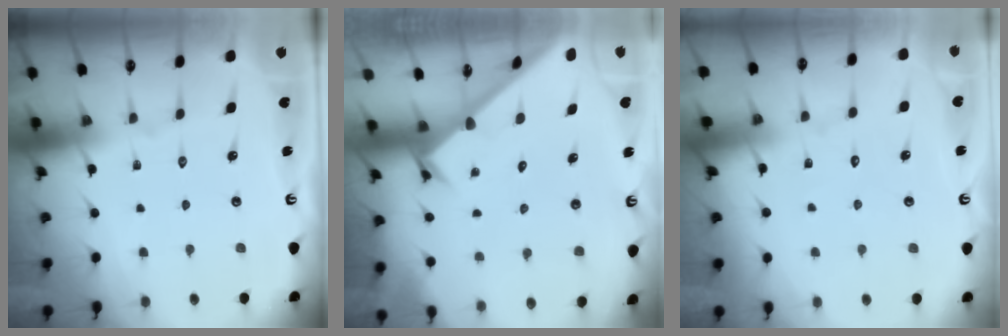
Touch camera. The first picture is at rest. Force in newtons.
{"total": 2.6, "press": 2.6, "slide": 0.3}
{"total": 2.8, "press": 2.8, "slide": 0.3}